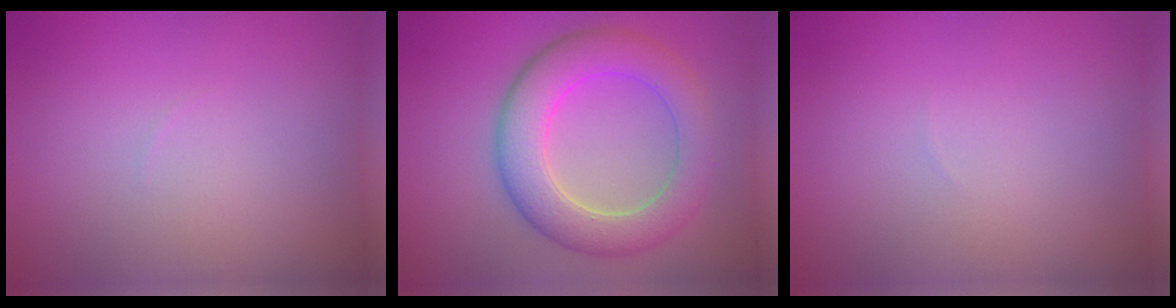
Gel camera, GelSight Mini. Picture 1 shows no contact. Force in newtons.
{"total": 6.6, "press": 6.6, "slide": 0.3}
{"total": 0.0}